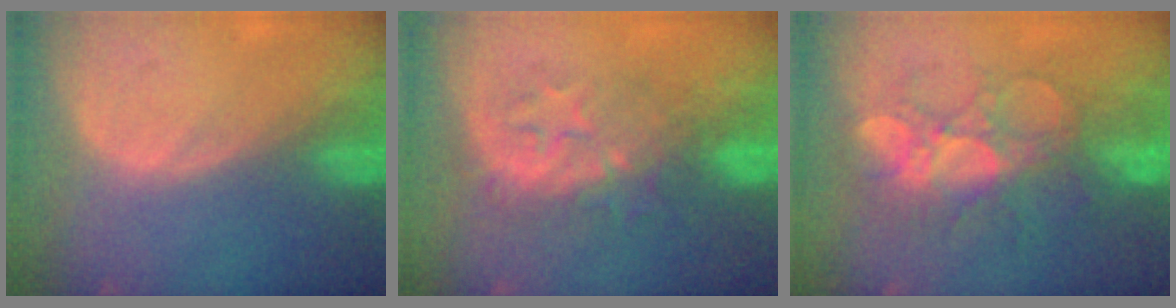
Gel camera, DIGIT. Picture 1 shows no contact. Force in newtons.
{"total": 8.5, "press": 7.9, "slide": 3.2}
{"total": 8.7, "press": 8.5, "slide": 1.6}